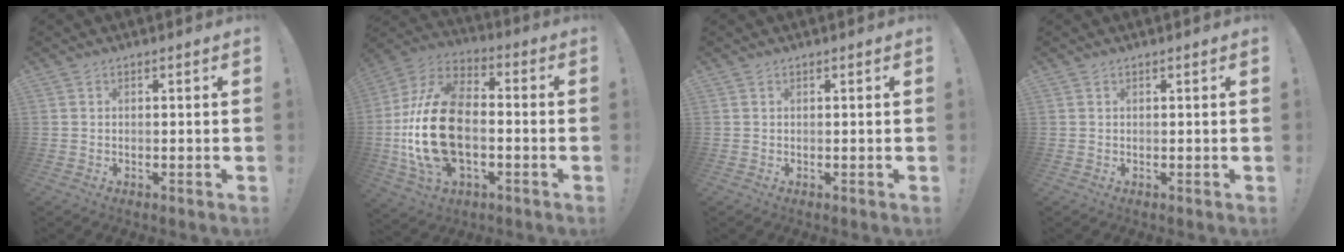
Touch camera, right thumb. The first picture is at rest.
{"total": 24.2, "force": [-3.3, 15.1, 18.7], "torque": [-0.361, 0.032, -0.042]}
{"total": 0.0}
{"total": 0.0}